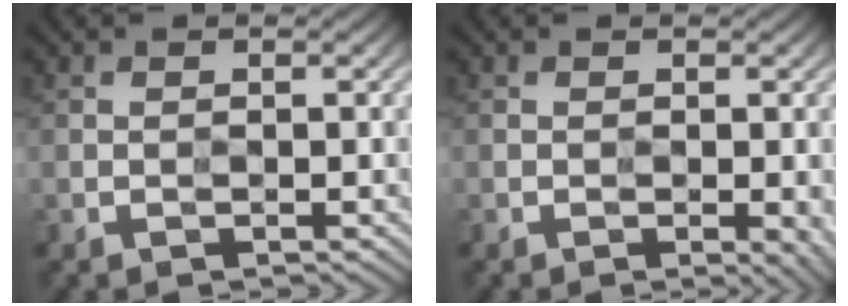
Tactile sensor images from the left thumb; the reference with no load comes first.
{"total": 4.7, "force": [-1.6, 1.9, 4.0], "torque": [-0.039, -0.012, -0.009]}